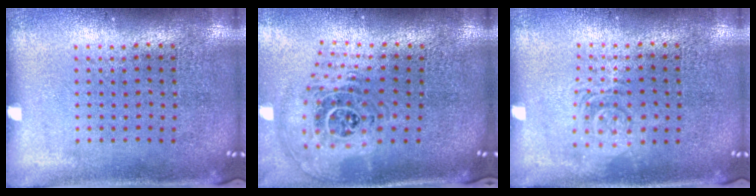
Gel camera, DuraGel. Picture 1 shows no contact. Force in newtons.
{"total": 1.7, "press": 1.4, "slide": 1.0}
{"total": 1.2, "press": 1.2, "slide": 0.2}